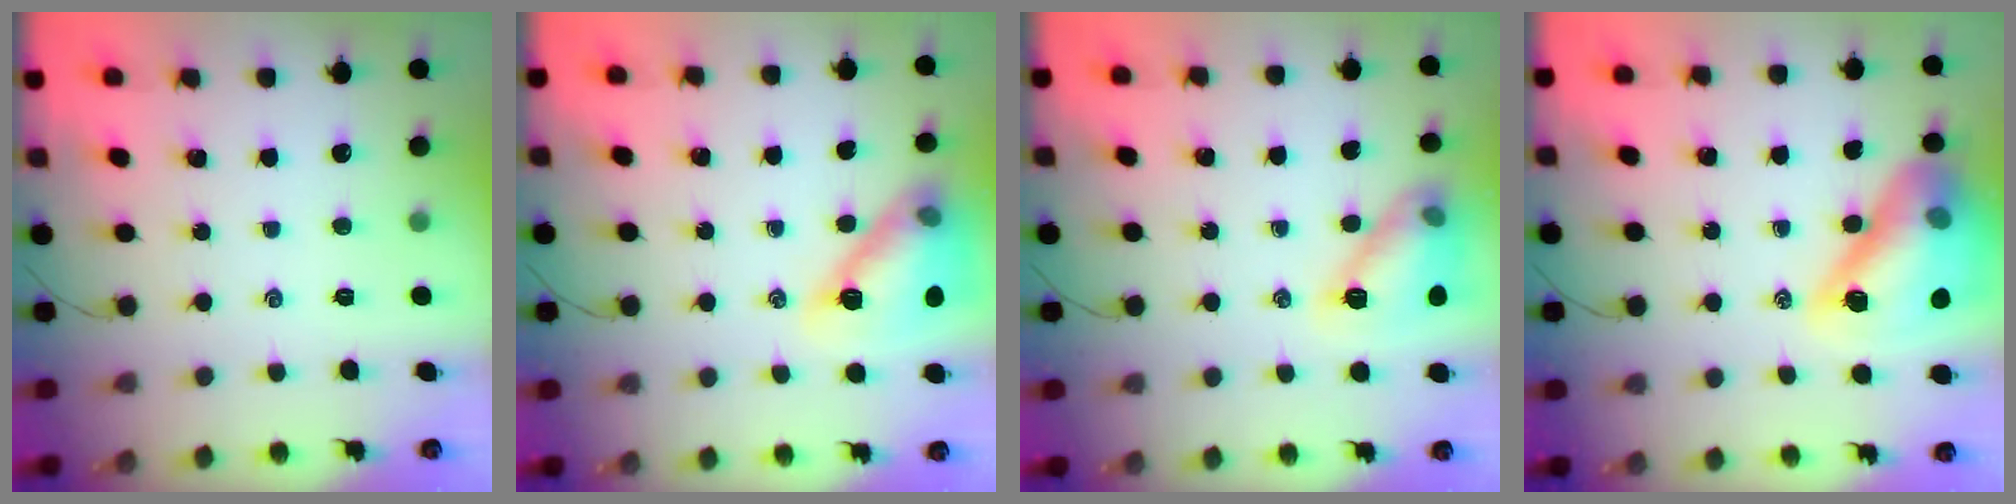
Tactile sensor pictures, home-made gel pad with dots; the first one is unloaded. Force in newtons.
{"total": 14.6, "press": 14.6, "slide": 0.8}
{"total": 12.8, "press": 12.8, "slide": 0.2}
{"total": 20.1, "press": 19.9, "slide": 2.5}